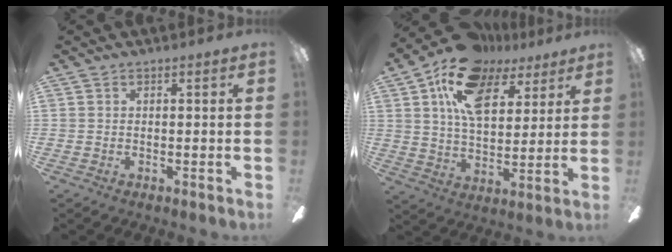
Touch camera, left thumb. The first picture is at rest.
{"total": 16.6, "force": [9.7, 9.1, 9.9], "torque": [-0.178, -0.027, 0.174]}